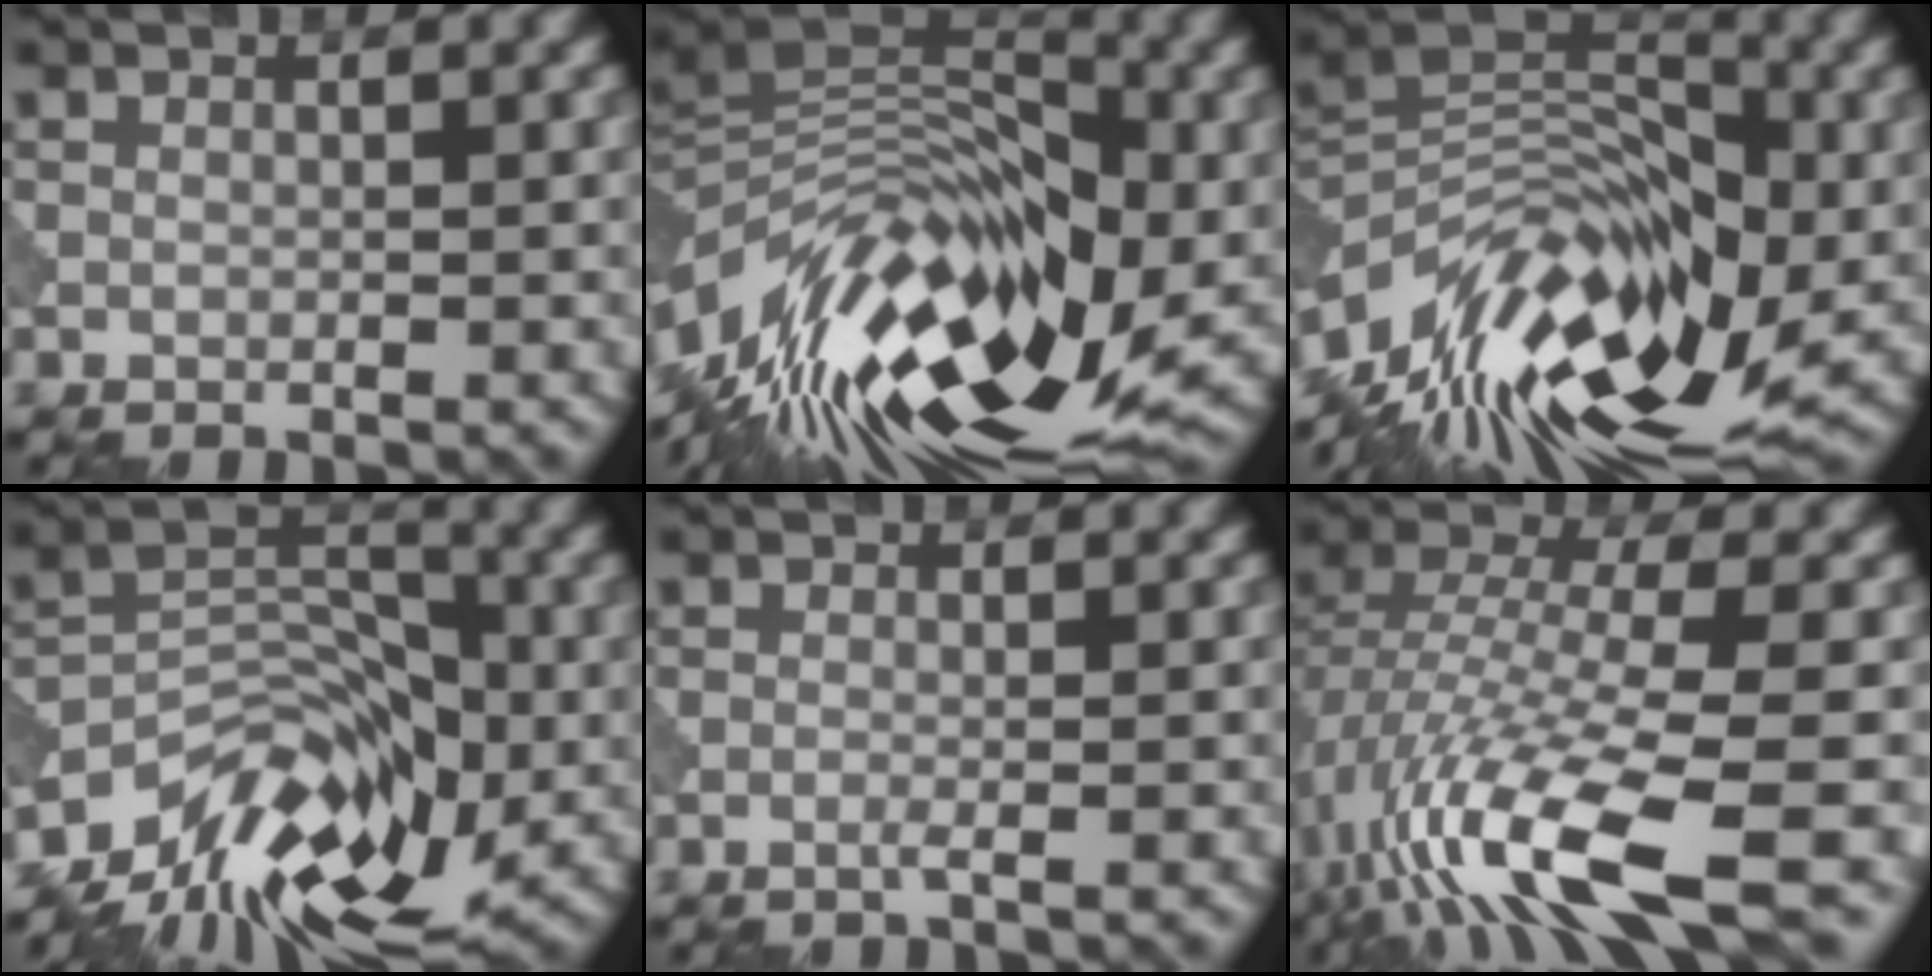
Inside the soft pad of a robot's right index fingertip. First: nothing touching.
{"total": 16.4, "force": [-5.3, 7.9, 13.3], "torque": [-0.232, 0.031, -0.119]}
{"total": 13.5, "force": [-5.9, 6.9, 9.9], "torque": [-0.177, 0.030, -0.125]}
{"total": 9.8, "force": [-6.5, 4.8, 5.6], "torque": [-0.076, 0.001, -0.127]}
{"total": 1.0, "force": [-0.3, 0.2, 0.9], "torque": [-0.016, -0.001, -0.011]}
{"total": 12.5, "force": [-5.3, 3.7, 10.7], "torque": [-0.214, -0.006, -0.095]}